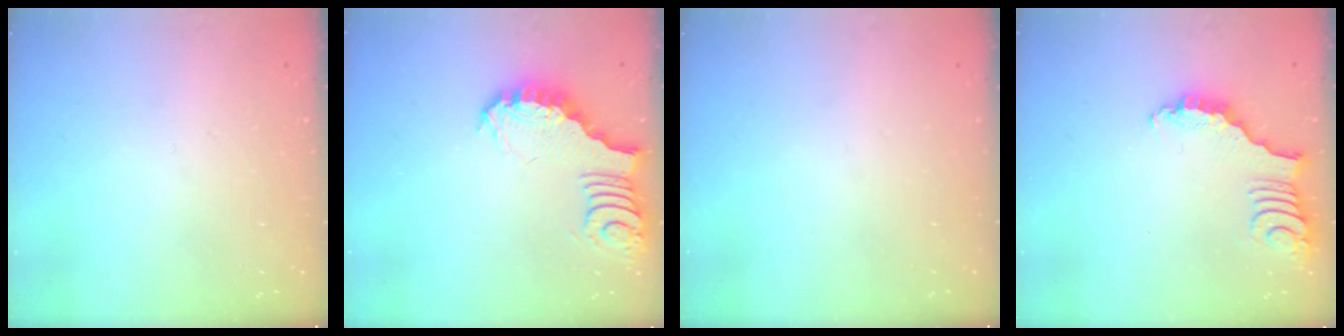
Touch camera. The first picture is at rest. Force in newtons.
{"total": 3.7, "press": 3.7, "slide": 0.6}
{"total": 0.0}
{"total": 2.8, "press": 2.8, "slide": 0.4}